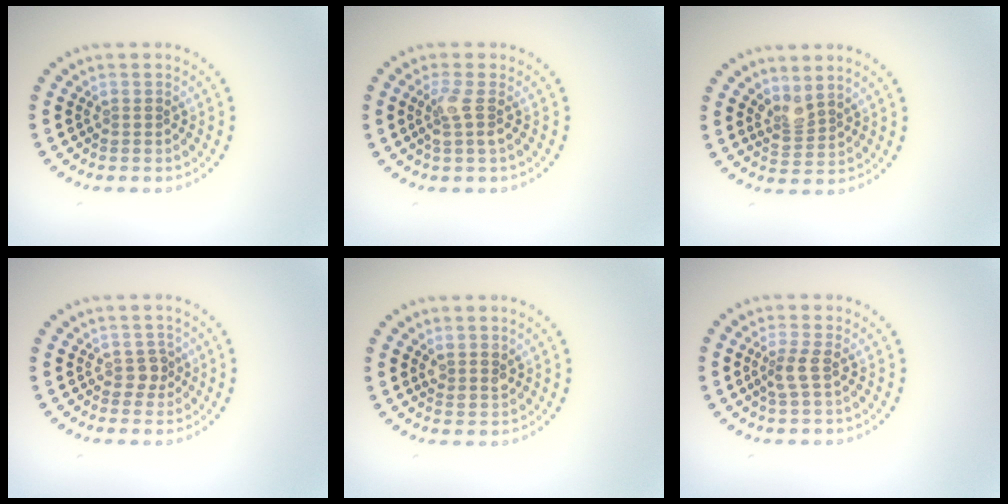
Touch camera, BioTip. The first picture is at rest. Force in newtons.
{"total": 1.9, "press": 1.5, "slide": 1.1}
{"total": 2.0, "press": 1.5, "slide": 1.4}
{"total": 1.3, "press": 1.1, "slide": 0.7}
{"total": 1.6, "press": 1.4, "slide": 0.8}
{"total": 1.7, "press": 1.4, "slide": 1.0}